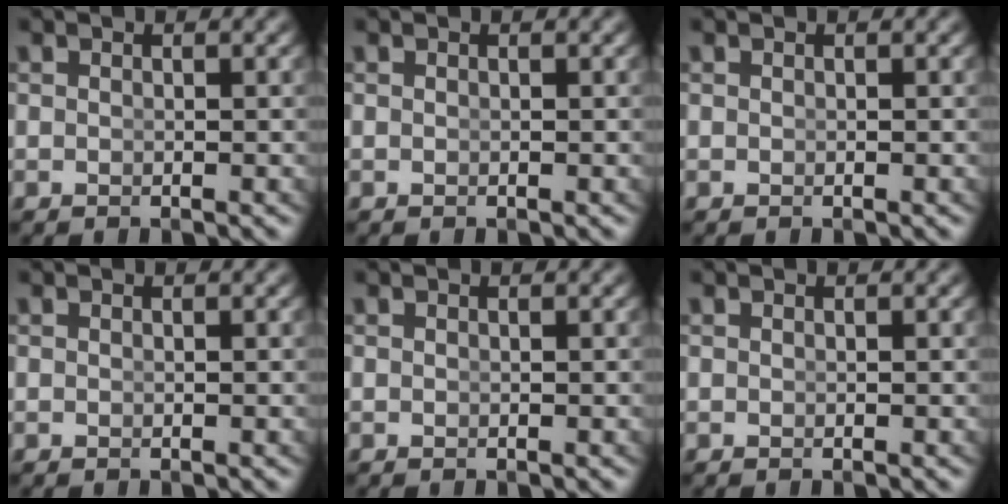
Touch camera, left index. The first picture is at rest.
{"total": 0.0}
{"total": 0.0}
{"total": 0.0}
{"total": 0.0}
{"total": 0.0}